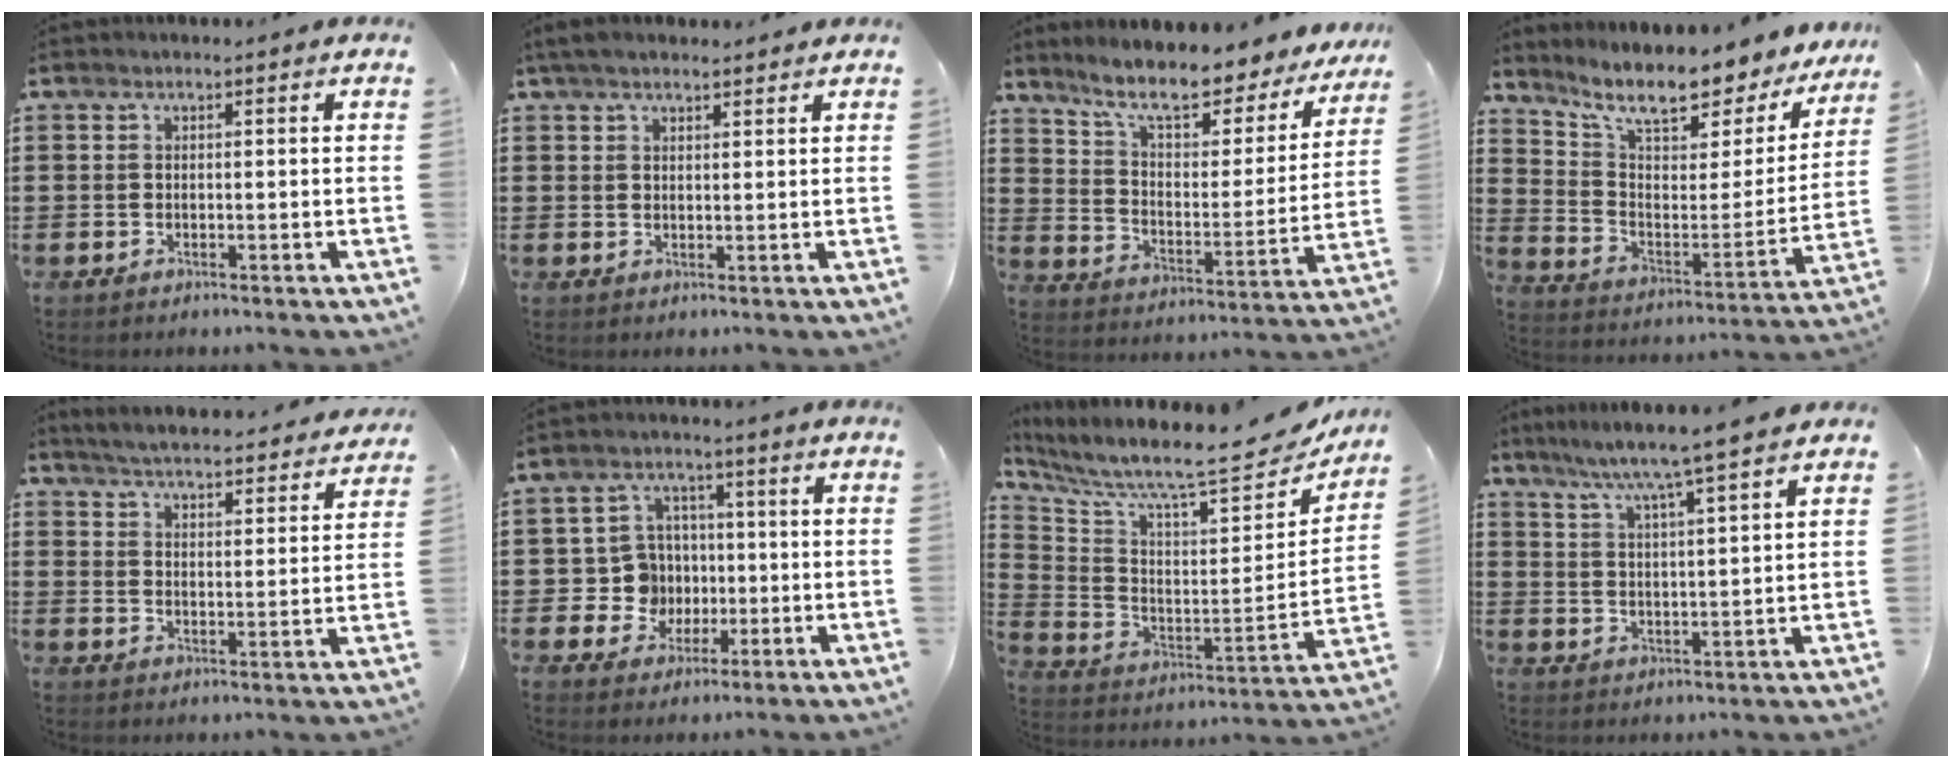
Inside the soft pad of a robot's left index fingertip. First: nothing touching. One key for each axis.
{"total": 2.8, "fx": 2.2, "fy": 0.8, "fz": 1.5, "tx": -0.034, "ty": 0.006, "tz": 0.042}
{"total": 9.3, "fx": 7.9, "fy": 1.2, "fz": 4.8, "tx": -0.115, "ty": -0.050, "tz": 0.130}
{"total": 10.0, "fx": 8.3, "fy": 2.1, "fz": 5.2, "tx": -0.113, "ty": -0.065, "tz": 0.135}
{"total": 4.5, "fx": 4.4, "fy": -0.5, "fz": 0.7, "tx": -0.037, "ty": -0.037, "tz": 0.072}
{"total": 7.1, "fx": 0.0, "fy": 6.9, "fz": 1.9, "tx": -0.057, "ty": 0.013, "tz": 0.006}
{"total": 7.5, "fx": 6.9, "fy": 0.3, "fz": 3.0, "tx": -0.080, "ty": -0.078, "tz": 0.107}
{"total": 5.7, "fx": 4.8, "fy": -1.5, "fz": 2.7, "tx": -0.072, "ty": -0.034, "tz": 0.077}